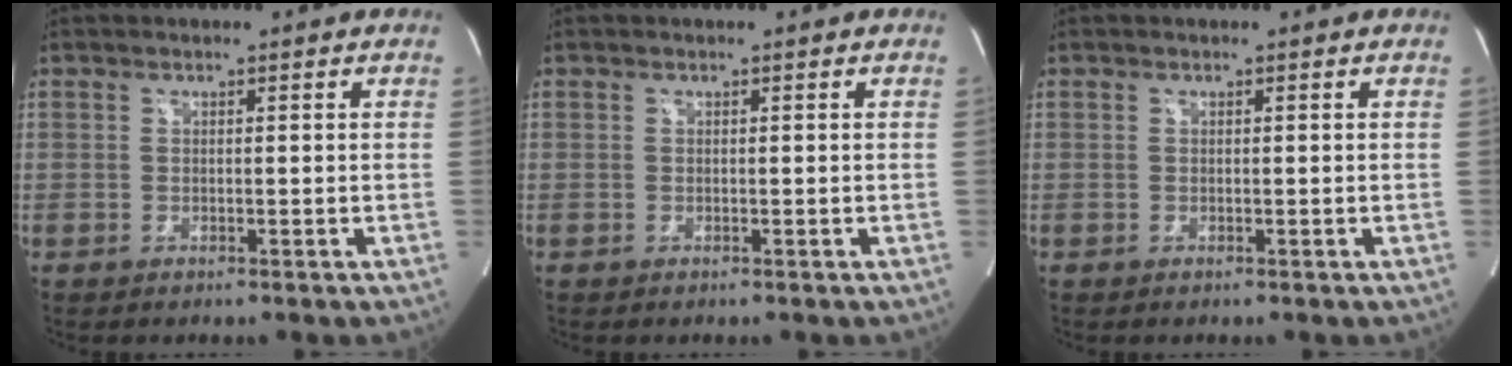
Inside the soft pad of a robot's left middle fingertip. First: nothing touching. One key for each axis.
{"total": 0.0}
{"total": 0.0}